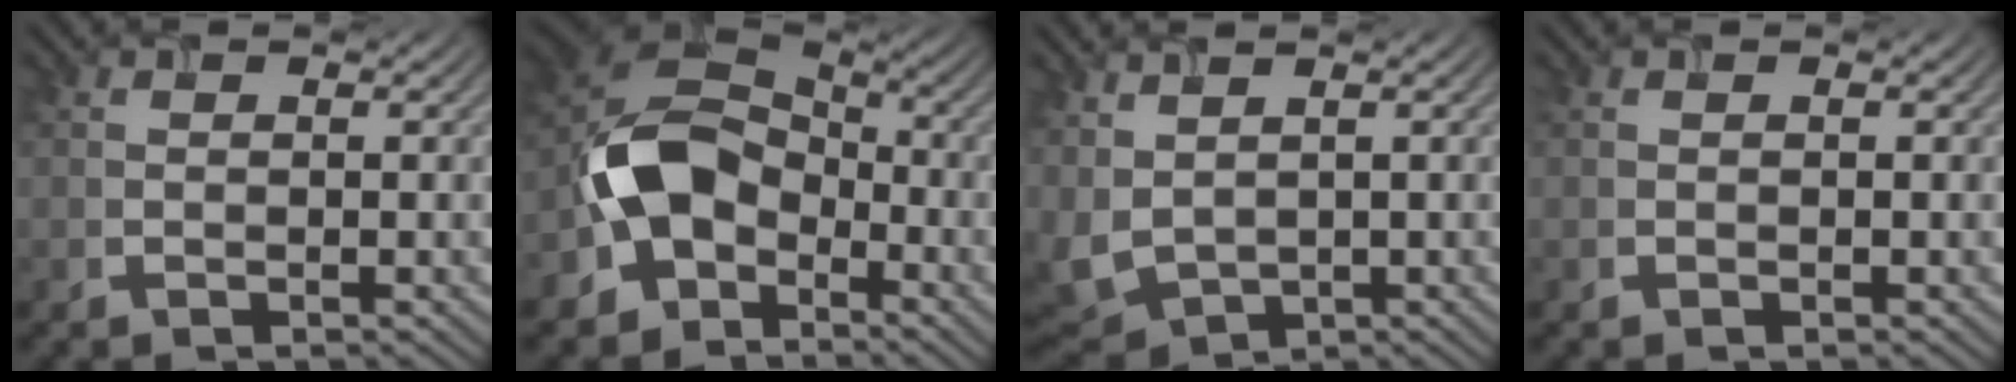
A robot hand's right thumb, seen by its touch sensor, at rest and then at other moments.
{"total": 10.1, "force": [-4.0, 7.4, 5.6], "torque": [-0.113, 0.005, -0.098]}
{"total": 5.7, "force": [1.8, 3.8, 3.9], "torque": [-0.134, -0.006, 0.046]}
{"total": 0.0}